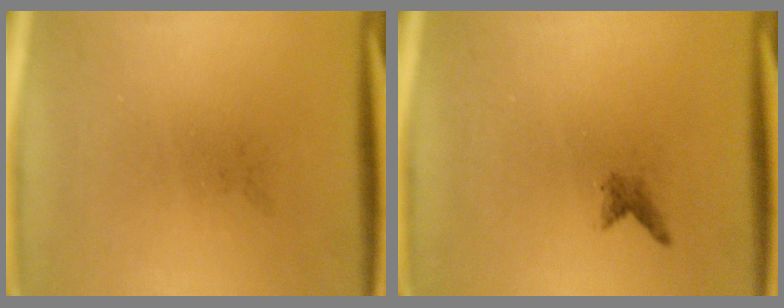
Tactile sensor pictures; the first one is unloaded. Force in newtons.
{"total": 1.0}